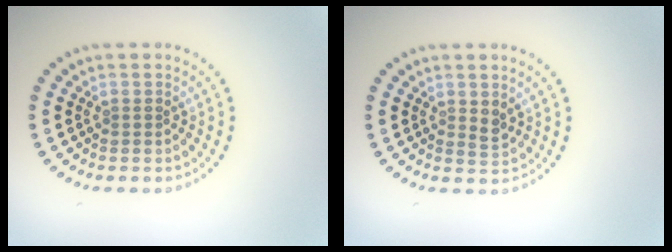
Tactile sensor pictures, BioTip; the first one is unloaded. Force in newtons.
{"total": 1.1, "press": 1.0, "slide": 0.4}